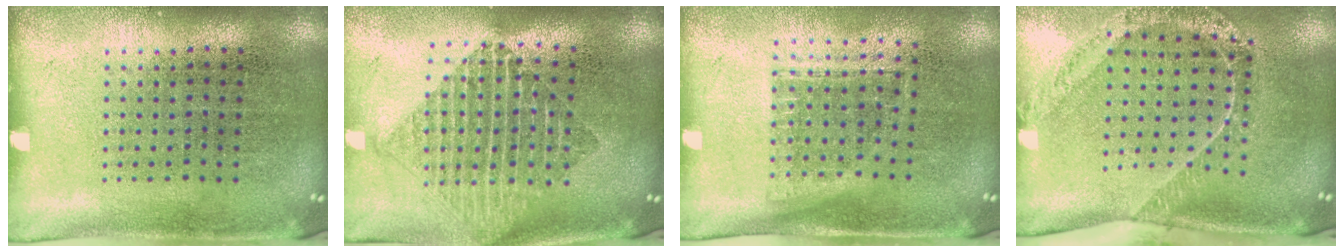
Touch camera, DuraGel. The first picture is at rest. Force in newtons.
{"total": 1.8, "press": 1.5, "slide": 1.0}
{"total": 1.2, "press": 0.9, "slide": 0.7}
{"total": 1.6, "press": 1.5, "slide": 0.6}